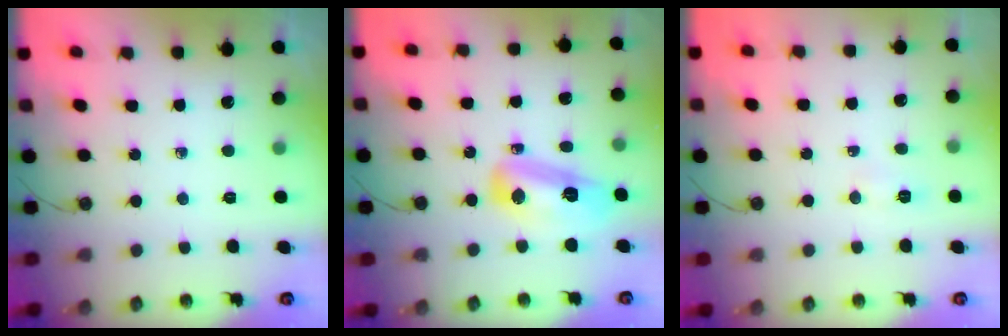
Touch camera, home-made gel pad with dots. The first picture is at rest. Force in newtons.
{"total": 11.9, "press": 11.8, "slide": 1.1}
{"total": 5.2, "press": 5.2, "slide": 0.6}